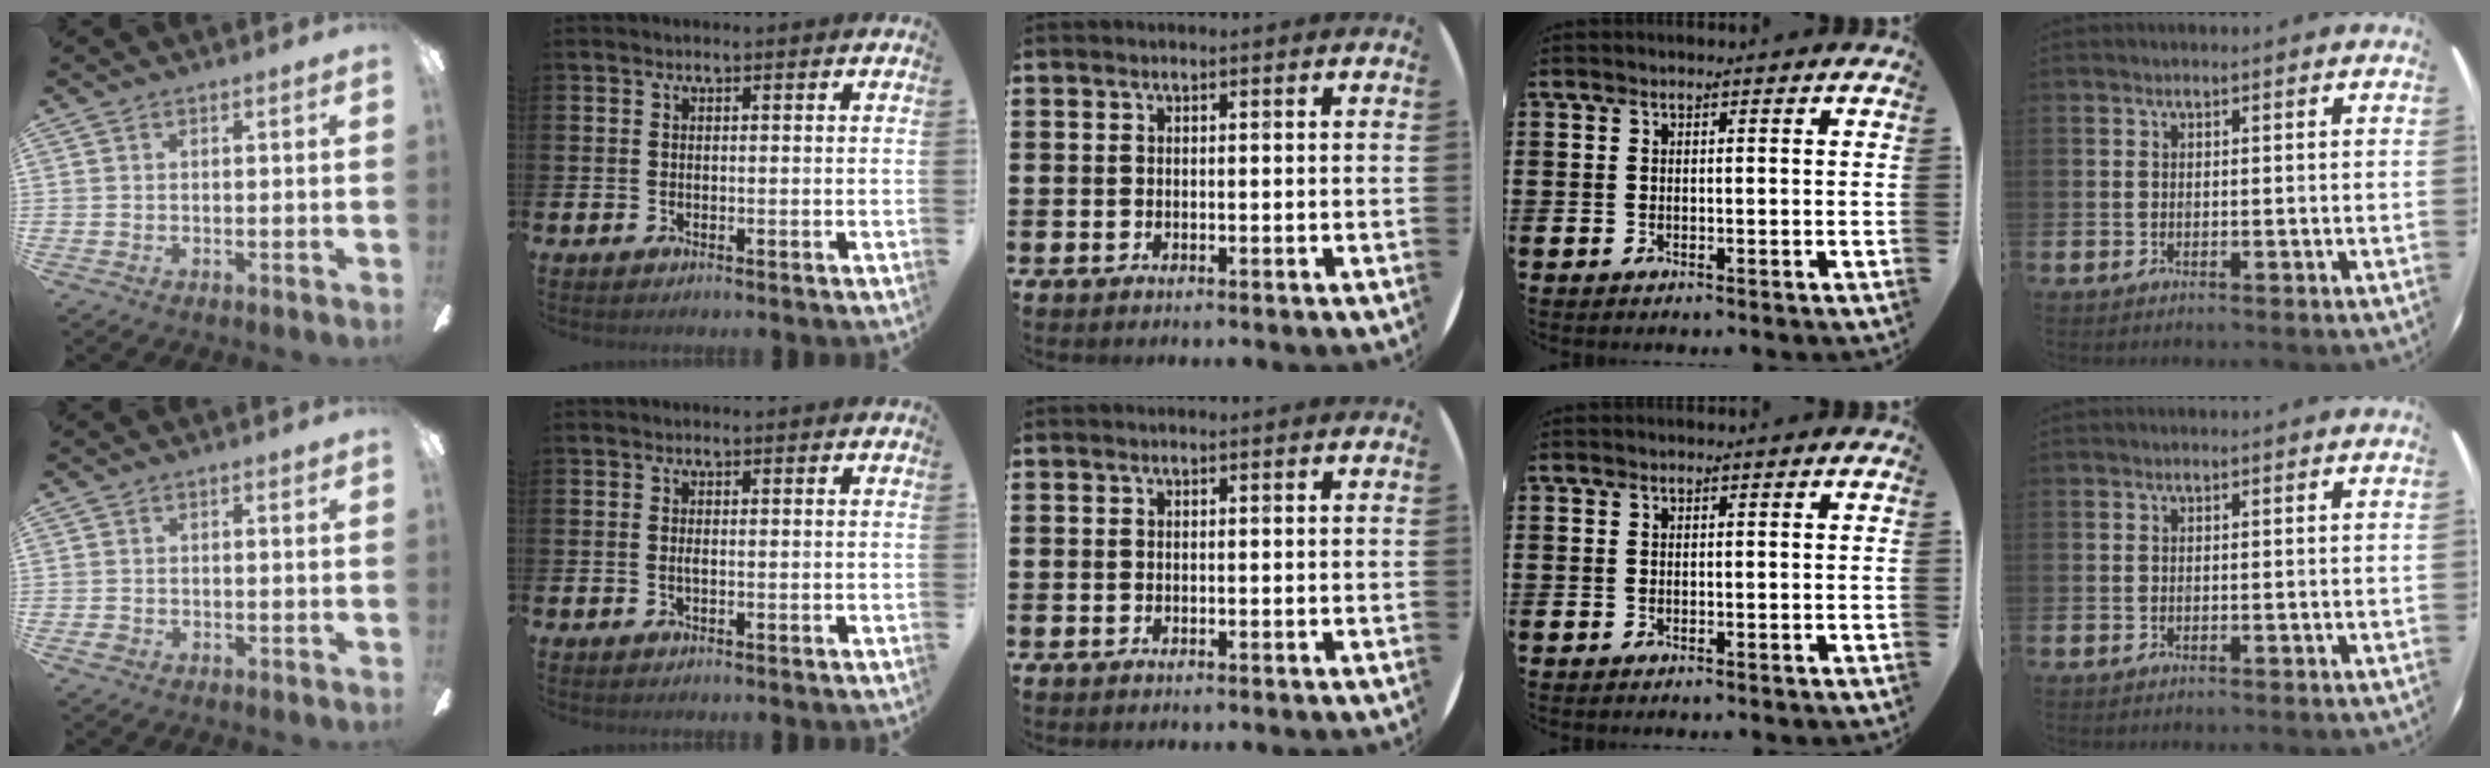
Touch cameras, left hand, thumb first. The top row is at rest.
{"thumb": {"total": 1.0, "force": [-0.3, 0.9, 0.3], "torque": [-0.005, 0.005, -0.007]}, "index": {"total": 0.6, "force": [0.0, 0.1, 0.6], "torque": [-0.015, 0.000, 0.001]}}